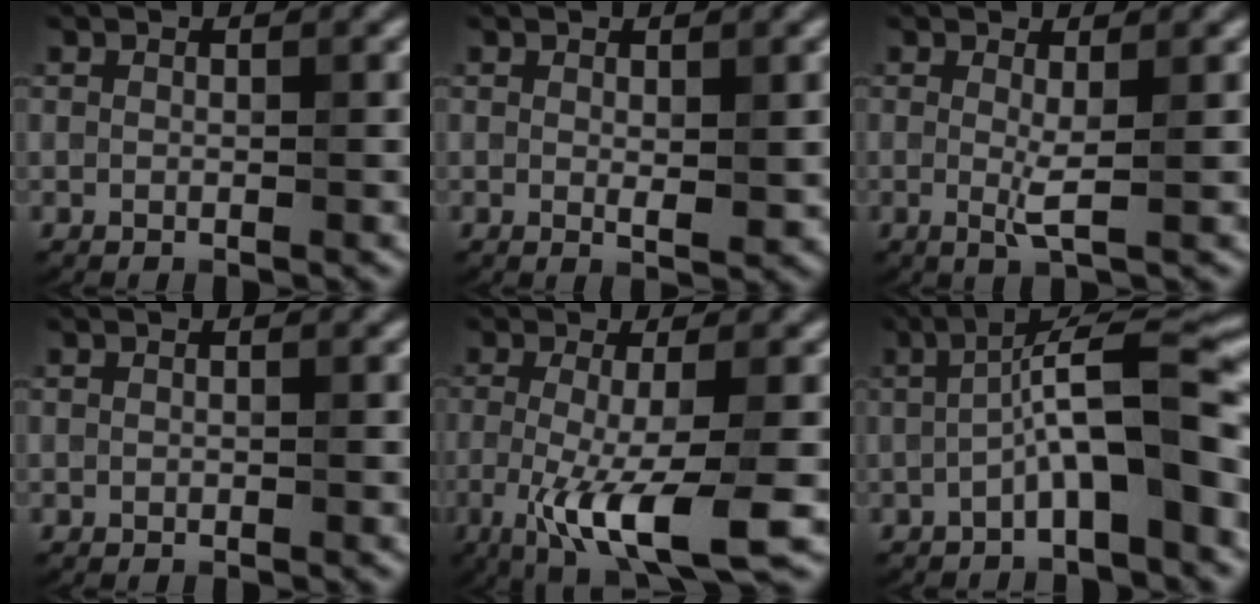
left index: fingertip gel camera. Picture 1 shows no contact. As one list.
[{"total": 1.5, "force": [0.3, 0.5, 1.4], "torque": [-0.019, -0.006, 0.007]}, {"total": 1.9, "force": [0.2, 0.1, 1.9], "torque": [-0.040, -0.009, 0.001]}, {"total": 0.0}, {"total": 7.4, "force": [-2.4, 1.4, 6.8], "torque": [-0.123, -0.016, -0.043]}, {"total": 7.1, "force": [-1.9, 1.2, 6.8], "torque": [-0.111, 0.030, -0.035]}]